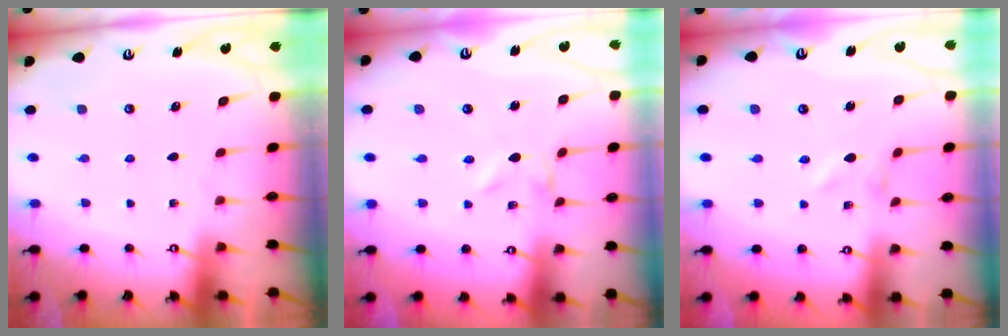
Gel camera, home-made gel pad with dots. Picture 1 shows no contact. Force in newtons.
{"total": 0.0}
{"total": 0.0}